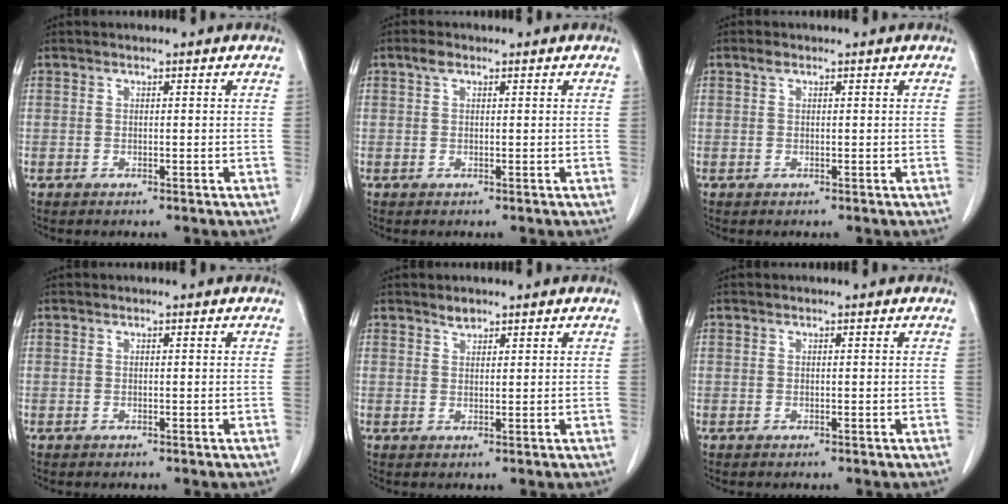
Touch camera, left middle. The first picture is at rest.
{"total": 1.3, "force": [0.7, 0.7, 0.8], "torque": [-0.016, 0.010, 0.012]}
{"total": 0.7, "force": [0.5, 0.4, 0.4], "torque": [-0.007, 0.006, 0.007]}
{"total": 0.0}
{"total": 1.3, "force": [1.1, 0.5, 0.3], "torque": [-0.006, -0.003, 0.019]}
{"total": 0.0}